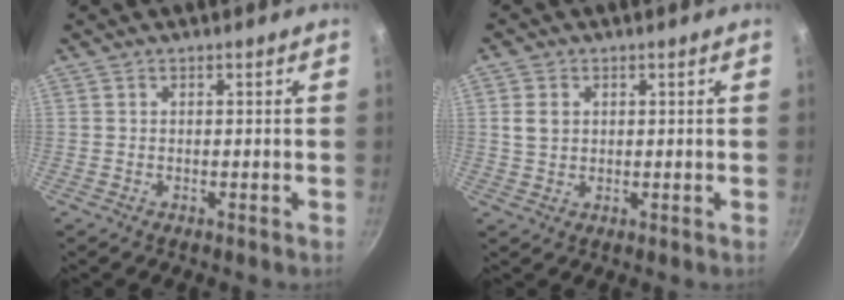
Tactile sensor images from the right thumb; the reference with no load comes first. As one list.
[{"total": 3.7, "force": [0.9, 2.8, 2.2], "torque": [-0.036, 0.001, 0.017]}]